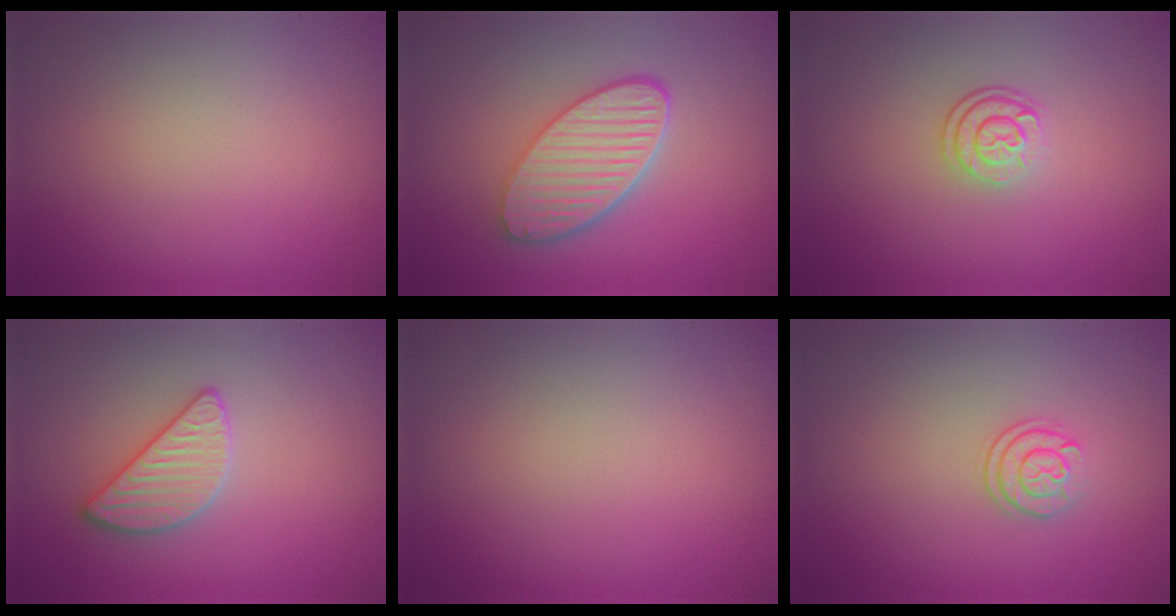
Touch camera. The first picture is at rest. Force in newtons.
{"total": 5.8, "press": 4.5, "slide": 3.6}
{"total": 2.5, "press": 1.9, "slide": 1.6}
{"total": 2.8, "press": 2.8, "slide": 0.5}
{"total": 0.0}
{"total": 2.1, "press": 1.7, "slide": 1.3}